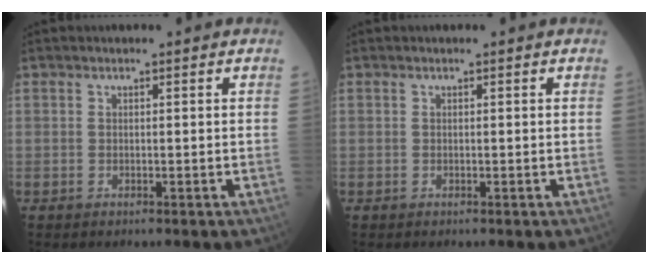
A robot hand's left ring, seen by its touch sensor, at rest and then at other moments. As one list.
[{"total": 0.0}]